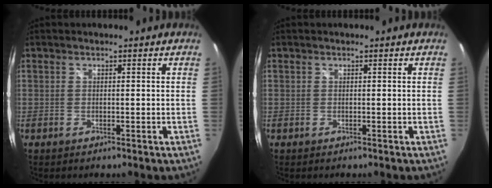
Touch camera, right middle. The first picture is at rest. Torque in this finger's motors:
{"motor_torque": [0.00, -0.02, 0.00, 0.00]}